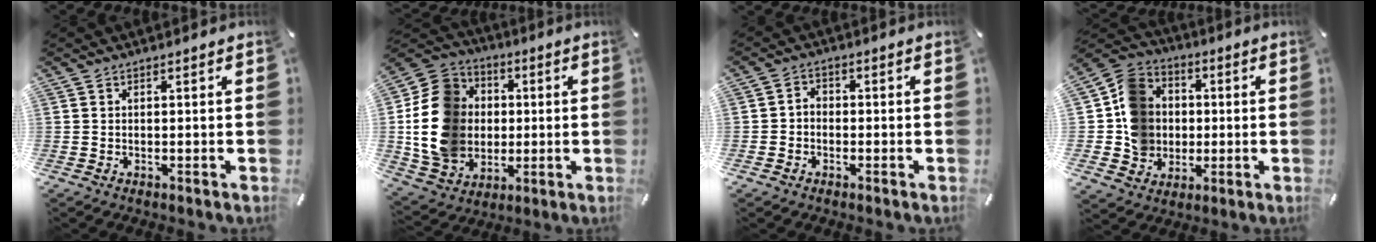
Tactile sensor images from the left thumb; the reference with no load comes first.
{"total": 17.5, "force": [-0.9, 15.5, 8.2], "torque": [-0.175, 0.017, -0.011]}
{"total": 2.6, "force": [-1.4, 2.0, 0.9], "torque": [-0.016, 0.013, -0.029]}
{"total": 13.2, "force": [-0.7, 12.3, 4.8], "torque": [-0.088, 0.022, -0.004]}